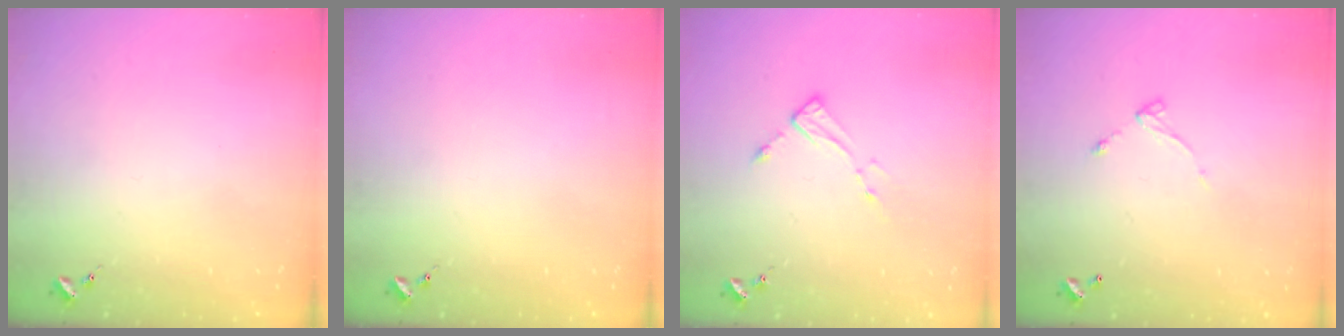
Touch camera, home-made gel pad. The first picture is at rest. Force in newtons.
{"total": 0.0}
{"total": 4.4, "press": 4.4, "slide": 0.2}
{"total": 5.7, "press": 5.7, "slide": 0.5}